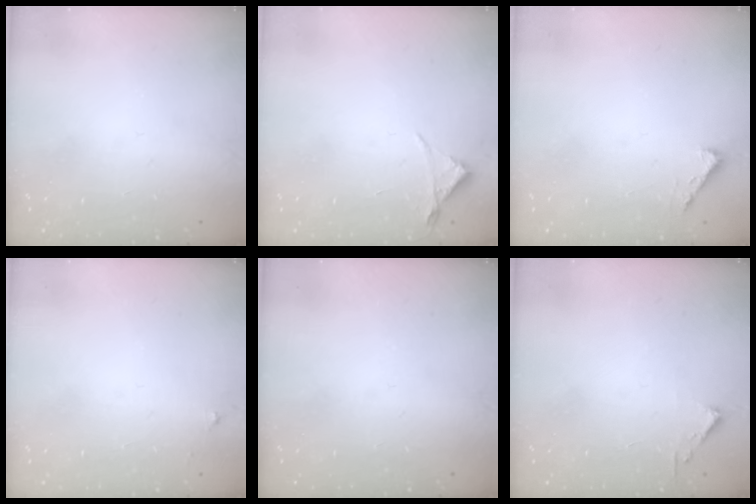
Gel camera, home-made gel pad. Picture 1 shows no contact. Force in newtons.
{"total": 3.0, "press": 2.9, "slide": 0.5}
{"total": 2.3, "press": 2.3, "slide": 0.3}
{"total": 3.9, "press": 3.9, "slide": 0.4}
{"total": 0.0}
{"total": 2.4, "press": 2.4, "slide": 0.3}